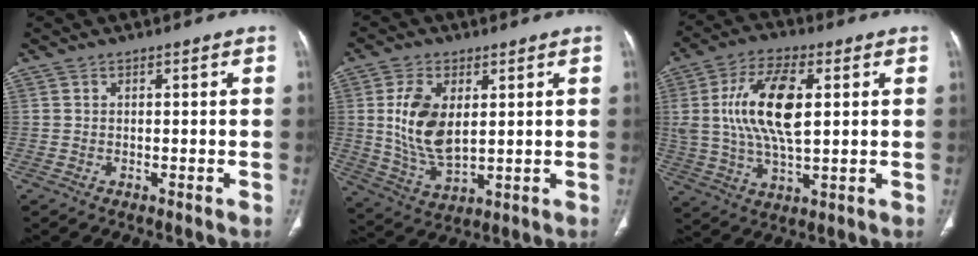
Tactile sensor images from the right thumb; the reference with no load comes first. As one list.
[{"total": 11.9, "force": [2.1, 6.6, 9.7], "torque": [-0.180, -0.018, 0.050]}, {"total": 15.8, "force": [2.9, 7.1, 13.8], "torque": [-0.269, 0.001, 0.055]}]